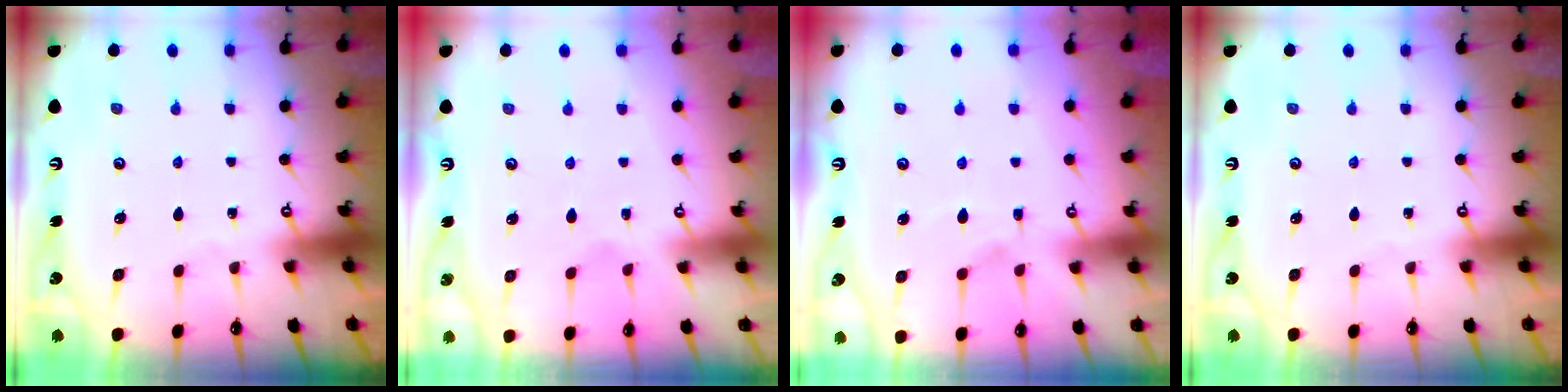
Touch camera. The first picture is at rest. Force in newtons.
{"total": 1.1, "press": 0.0, "slide": 1.1}
{"total": 1.2, "press": 0.0, "slide": 1.2}
{"total": 0.0}